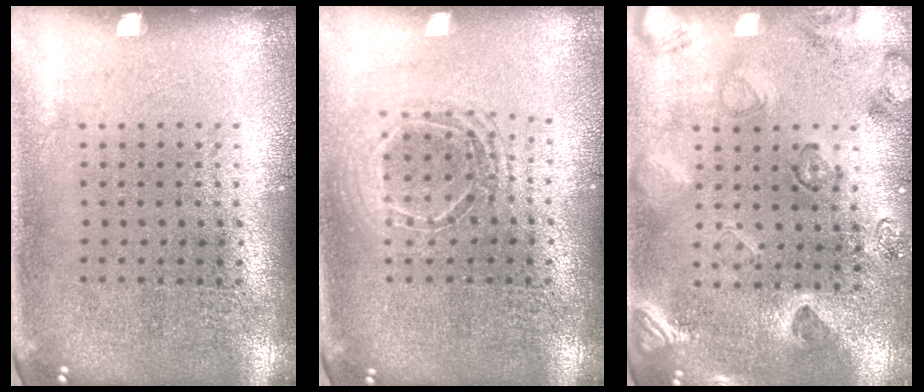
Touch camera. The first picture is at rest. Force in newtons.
{"total": 1.6, "press": 1.4, "slide": 0.8}
{"total": 2.3, "press": 2.0, "slide": 1.1}